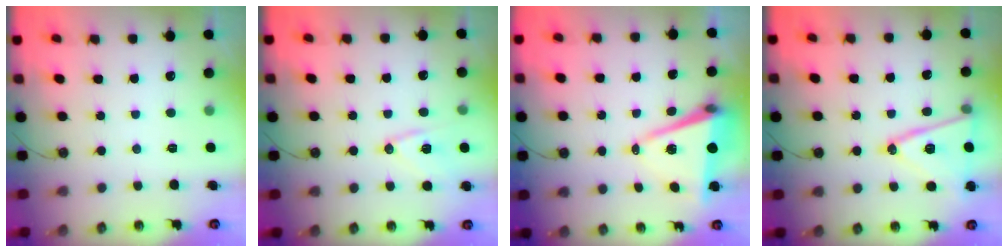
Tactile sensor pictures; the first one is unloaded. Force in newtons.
{"total": 11.7, "press": 11.6, "slide": 0.6}
{"total": 9.1, "press": 8.0, "slide": 4.4}
{"total": 15.8, "press": 15.4, "slide": 3.5}